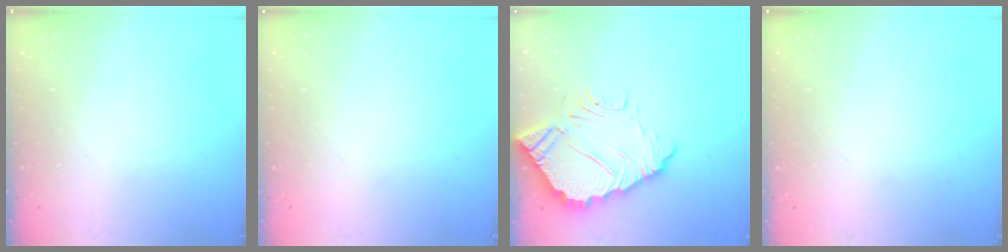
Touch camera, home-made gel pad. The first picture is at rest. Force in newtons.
{"total": 2.3, "press": 2.3, "slide": 0.1}
{"total": 10.6, "press": 10.6, "slide": 0.8}
{"total": 2.2, "press": 2.2, "slide": 0.1}